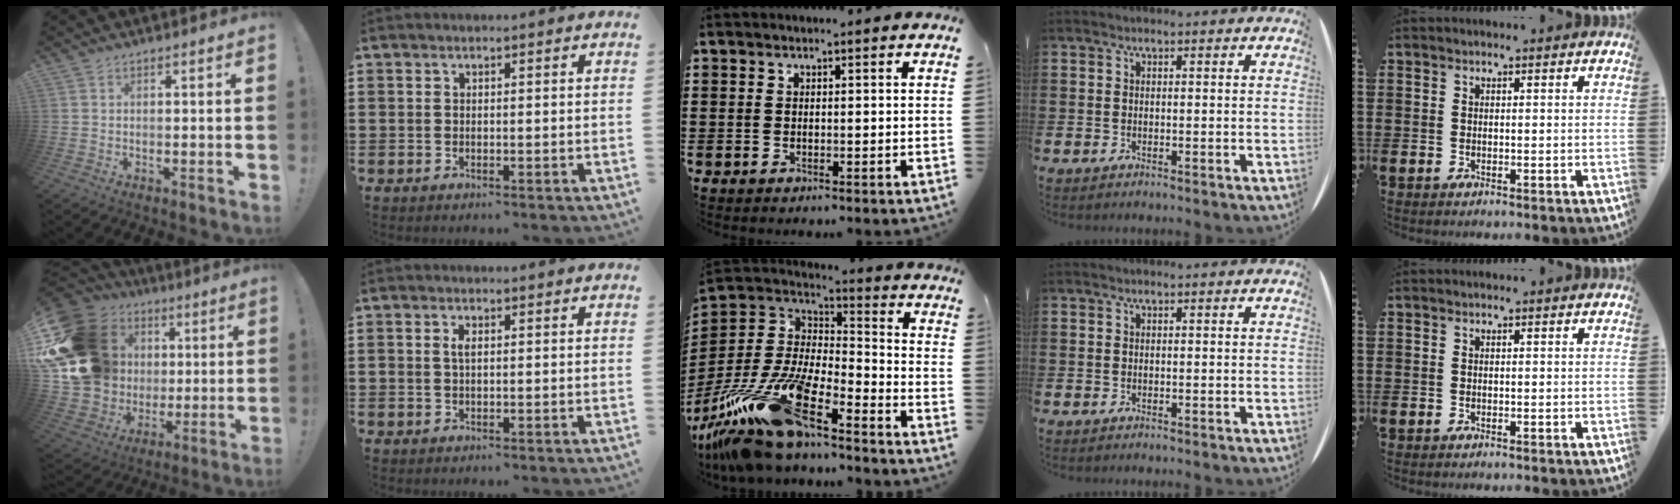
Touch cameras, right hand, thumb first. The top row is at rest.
{"thumb": {"total": 24.1, "force": [5.7, 19.8, 12.6], "torque": [-0.217, -0.018, 0.160]}, "index": {"total": 1.7, "force": [0.3, 0.8, 1.5], "torque": [-0.032, 0.006, 0.004]}, "middle": {"total": 16.9, "force": [-12.8, 3.8, 10.4], "torque": [-0.240, 0.015, -0.244]}}